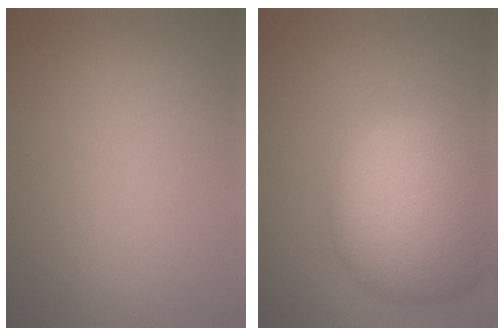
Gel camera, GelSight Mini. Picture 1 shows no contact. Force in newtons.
{"total": 12.3, "press": 12.2, "slide": 1.1}